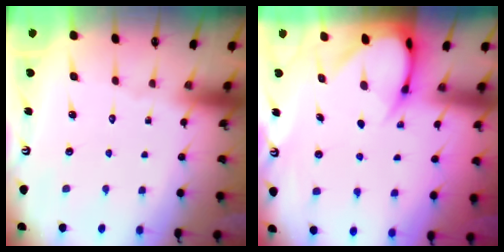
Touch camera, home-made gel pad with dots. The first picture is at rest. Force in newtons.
{"total": 5.4, "press": 5.4, "slide": 0.7}